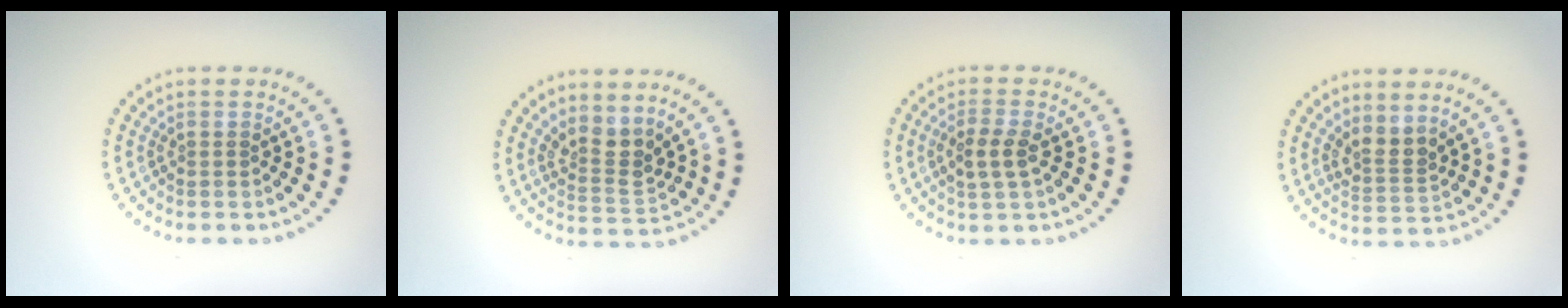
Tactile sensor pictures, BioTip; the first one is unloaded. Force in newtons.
{"total": 2.8, "press": 2.1, "slide": 1.9}
{"total": 2.5, "press": 2.4, "slide": 0.7}
{"total": 2.5, "press": 1.9, "slide": 1.6}